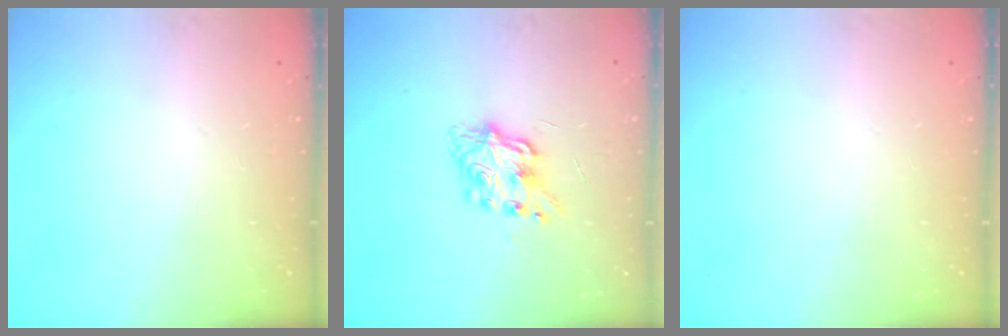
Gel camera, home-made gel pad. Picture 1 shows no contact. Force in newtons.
{"total": 8.4, "press": 8.3, "slide": 0.3}
{"total": 0.0}